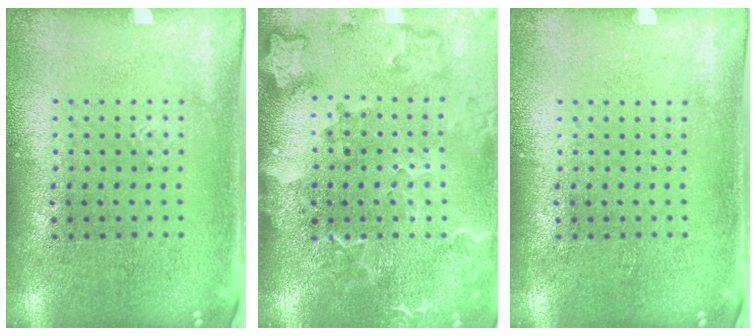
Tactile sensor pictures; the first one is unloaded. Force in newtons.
{"total": 2.9, "press": 2.2, "slide": 1.8}
{"total": 0.0}